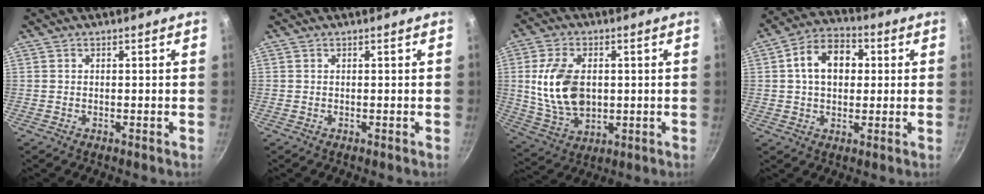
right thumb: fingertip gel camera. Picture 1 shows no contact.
{"total": 0.0}
{"total": 13.8, "force": [1.0, 8.8, 10.5], "torque": [-0.184, -0.010, 0.028]}
{"total": 11.4, "force": [1.9, 8.1, 7.8], "torque": [-0.092, 0.021, 0.016]}